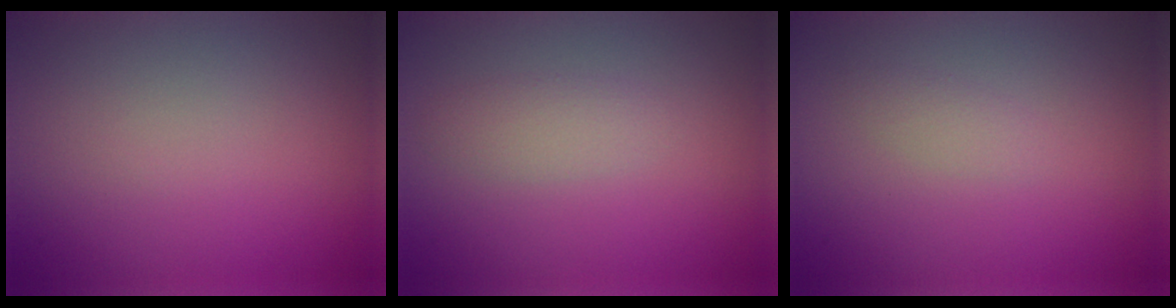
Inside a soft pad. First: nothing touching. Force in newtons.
{"total": 1.6, "press": 1.6, "slide": 0.0}
{"total": 1.0, "press": 1.0, "slide": 0.1}